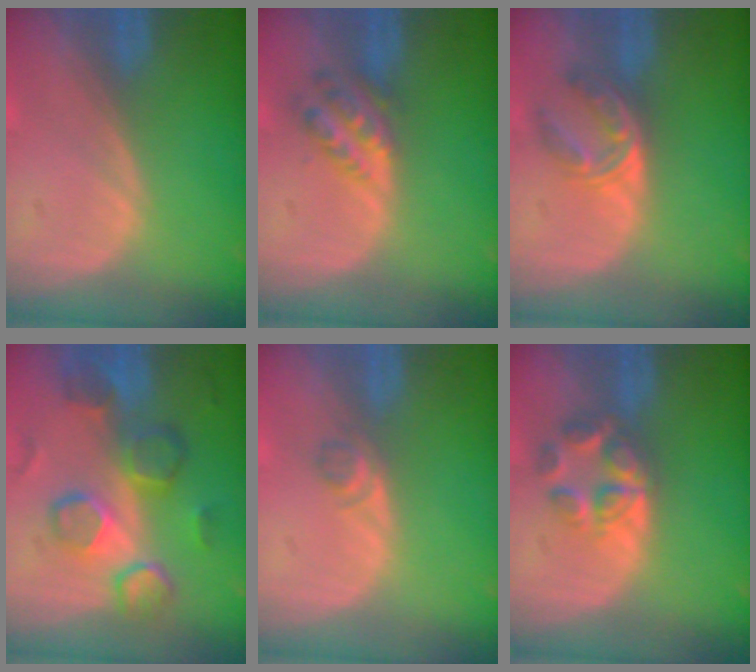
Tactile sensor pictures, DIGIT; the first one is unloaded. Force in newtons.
{"total": 4.8, "press": 4.3, "slide": 2.0}
{"total": 5.9, "press": 5.0, "slide": 3.2}
{"total": 9.9, "press": 9.0, "slide": 4.2}
{"total": 1.8, "press": 1.5, "slide": 0.9}
{"total": 5.7, "press": 5.3, "slide": 2.1}